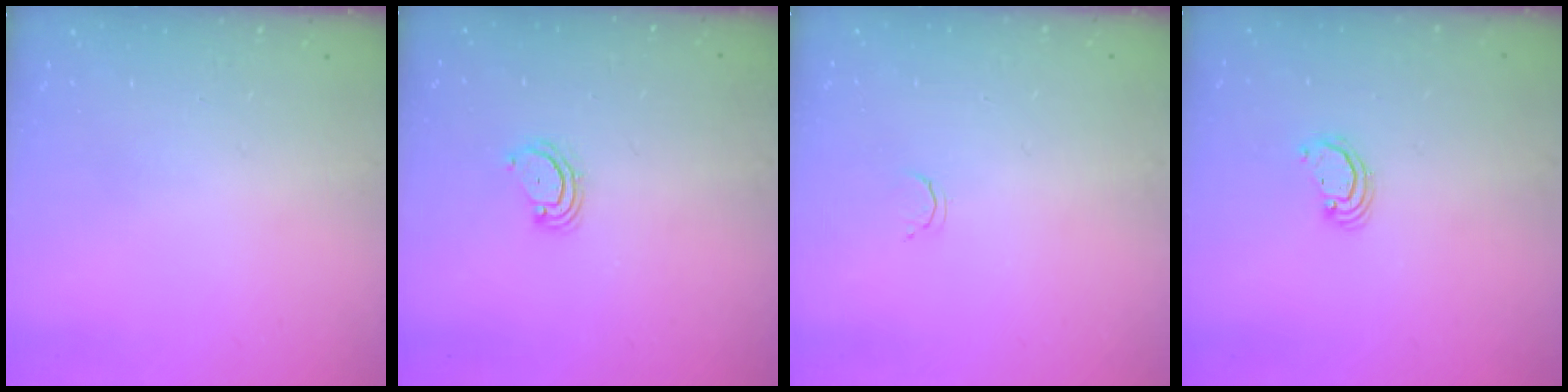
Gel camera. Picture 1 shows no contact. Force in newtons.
{"total": 3.5, "press": 3.4, "slide": 0.4}
{"total": 2.1, "press": 2.1, "slide": 0.4}
{"total": 2.2, "press": 2.2, "slide": 0.2}